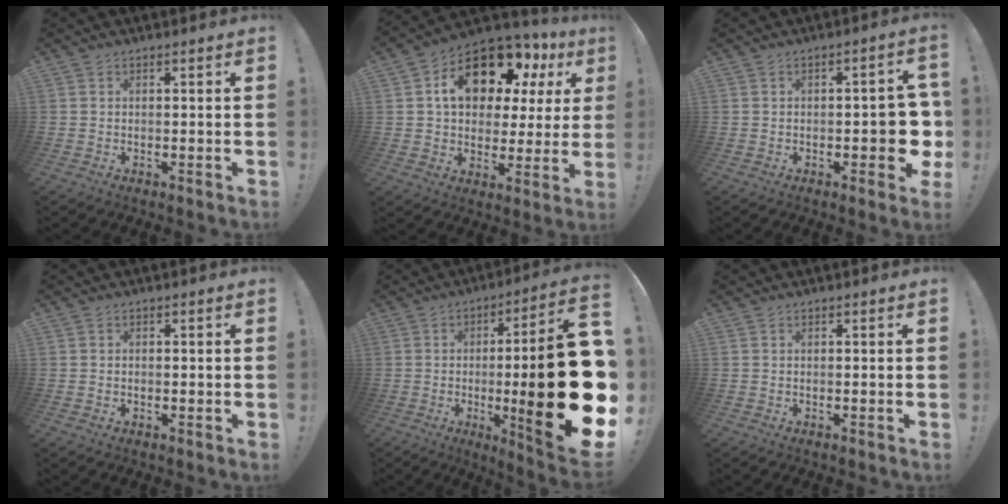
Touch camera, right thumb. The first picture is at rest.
{"total": 16.7, "force": [8.0, 10.0, 10.7], "torque": [-0.172, -0.040, 0.146]}
{"total": 7.2, "force": [-2.2, 3.5, 5.9], "torque": [-0.067, 0.010, -0.032]}
{"total": 0.6, "force": [-0.3, 0.6, 0.1], "torque": [-0.009, 0.005, -0.003]}
{"total": 30.6, "force": [-3.6, 6.0, 29.8], "torque": [-0.429, -0.006, -0.042]}
{"total": 0.0}